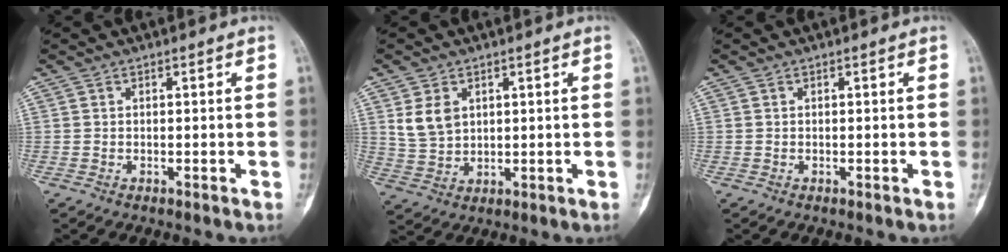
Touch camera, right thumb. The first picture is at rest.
{"total": 5.8, "force": [2.1, 4.1, 3.5], "torque": [-0.056, -0.009, 0.052]}
{"total": 0.0}